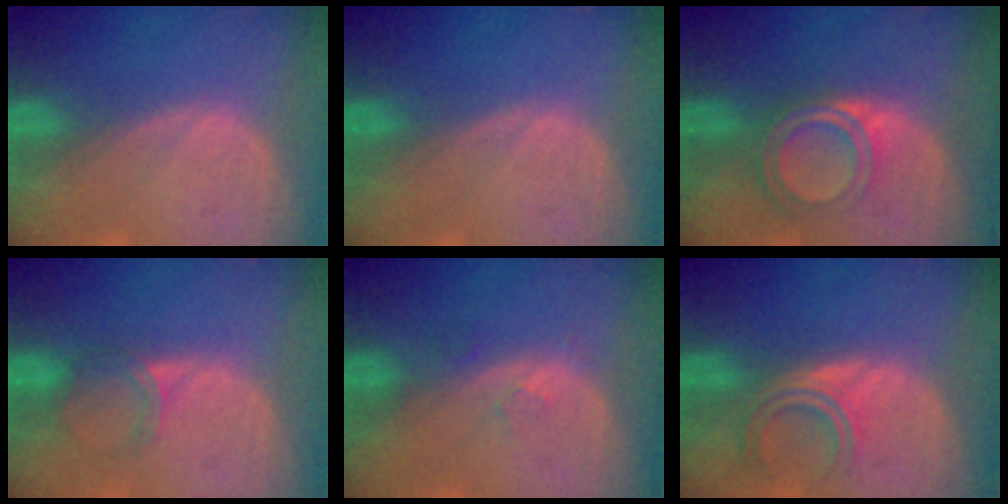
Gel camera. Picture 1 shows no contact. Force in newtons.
{"total": 0.0}
{"total": 5.3, "press": 4.9, "slide": 1.9}
{"total": 3.1, "press": 2.7, "slide": 1.5}
{"total": 1.4, "press": 1.4, "slide": 0.1}
{"total": 4.4, "press": 4.1, "slide": 1.6}